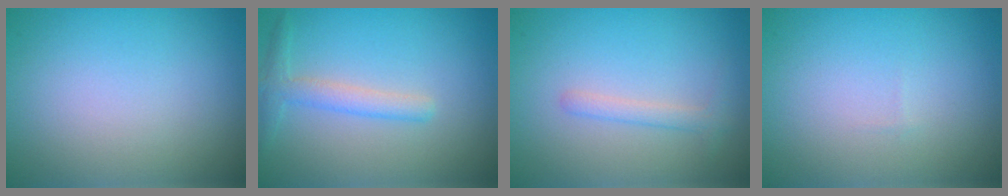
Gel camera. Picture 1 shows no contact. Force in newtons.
{"total": 2.3, "press": 2.3, "slide": 0.0}
{"total": 1.4, "press": 1.4, "slide": 0.0}
{"total": 0.0}